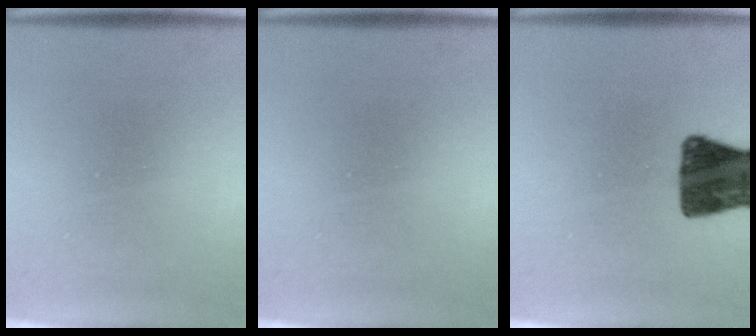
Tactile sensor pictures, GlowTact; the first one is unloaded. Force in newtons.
{"total": 0.0}
{"total": 13.4}